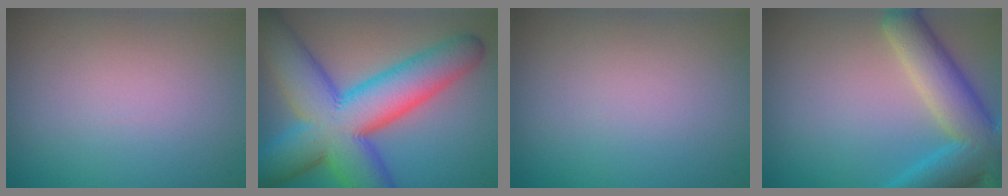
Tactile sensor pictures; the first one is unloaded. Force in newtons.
{"total": 14.5, "press": 14.5, "slide": 0.2}
{"total": 0.0}
{"total": 8.0, "press": 8.0, "slide": 0.5}